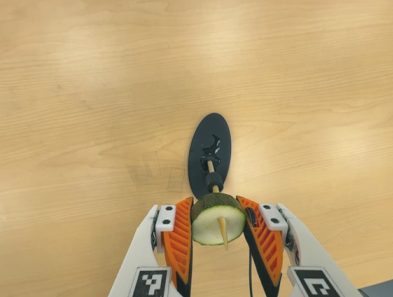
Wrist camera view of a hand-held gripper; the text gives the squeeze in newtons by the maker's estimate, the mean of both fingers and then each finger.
{"total": 11.3, "left": 11.4, "right": 11.2}